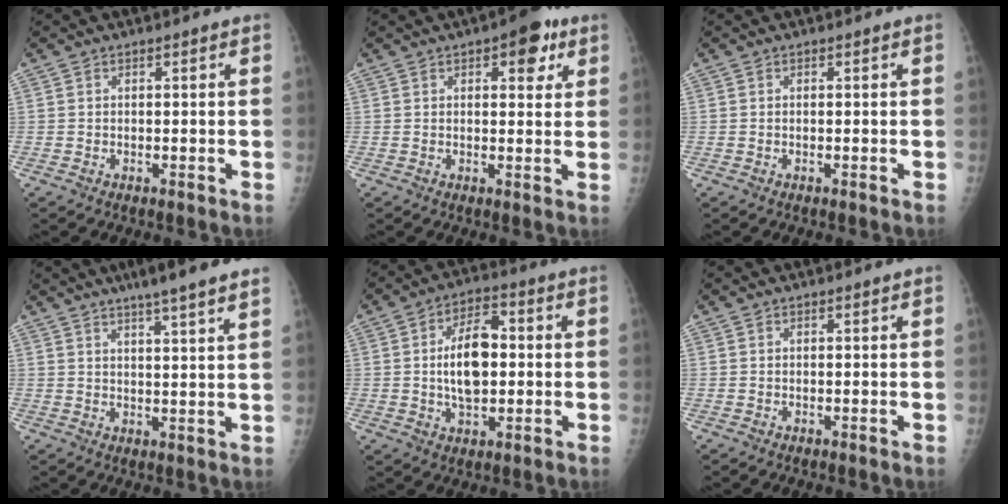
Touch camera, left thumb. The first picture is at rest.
{"total": 6.9, "force": [3.4, 3.2, 5.1], "torque": [-0.033, -0.006, 0.036]}
{"total": 0.0}
{"total": 10.0, "force": [7.3, 0.5, 6.7], "torque": [-0.093, -0.012, 0.097]}
{"total": 10.9, "force": [0.1, 6.1, 9.0], "torque": [-0.135, 0.011, 0.002]}
{"total": 0.0}